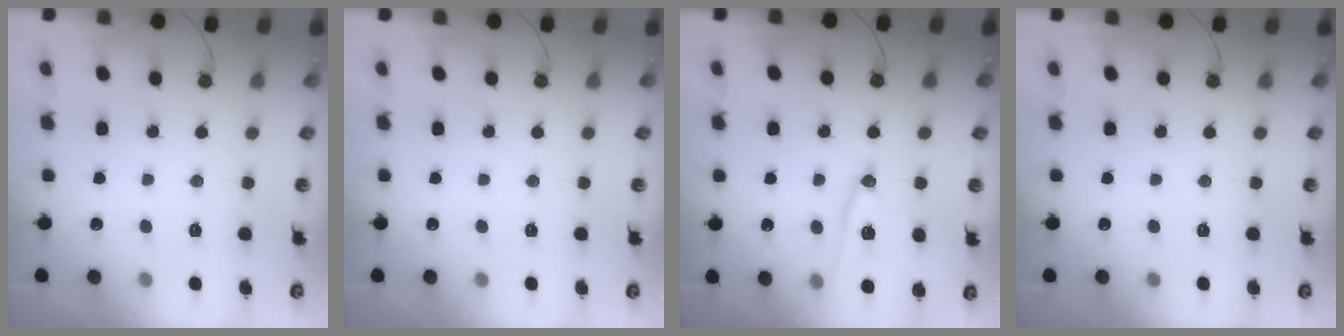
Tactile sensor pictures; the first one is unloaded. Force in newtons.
{"total": 0.0}
{"total": 12.3, "press": 12.0, "slide": 2.9}
{"total": 0.0}